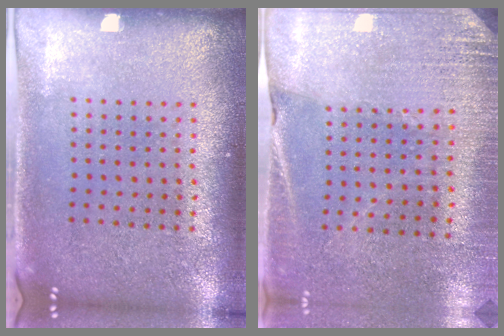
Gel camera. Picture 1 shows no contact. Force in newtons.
{"total": 2.6, "press": 2.5, "slide": 0.6}